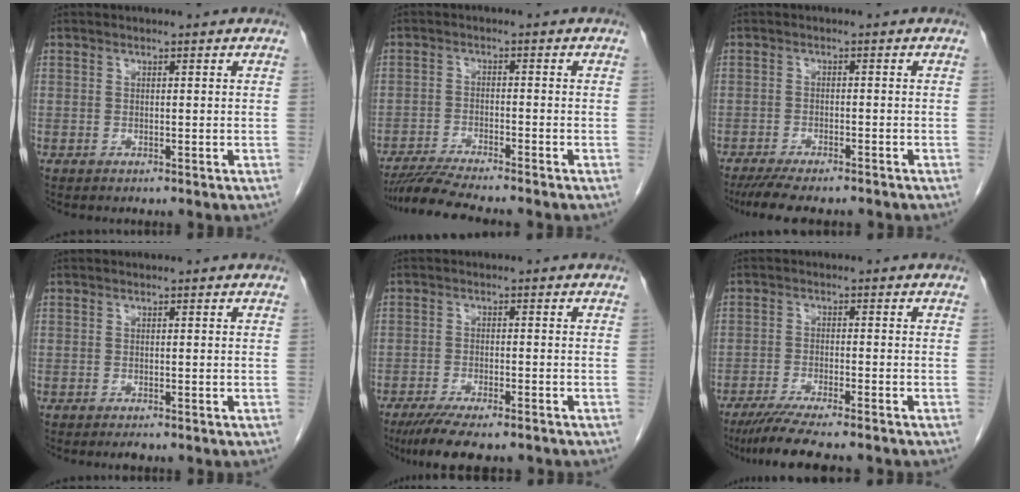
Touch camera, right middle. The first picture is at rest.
{"total": 7.2, "force": [-6.4, -0.7, 3.1], "torque": [-0.051, -0.023, -0.112]}
{"total": 9.3, "force": [-8.0, 1.7, 4.4], "torque": [-0.063, -0.010, -0.119]}
{"total": 0.9, "force": [-0.8, 0.1, 0.5], "torque": [-0.010, -0.002, -0.008]}
{"total": 10.0, "force": [-7.9, 2.7, 5.6], "torque": [-0.081, -0.011, -0.119]}
{"total": 10.1, "force": [-8.5, 0.5, 5.4], "torque": [-0.079, -0.024, -0.132]}